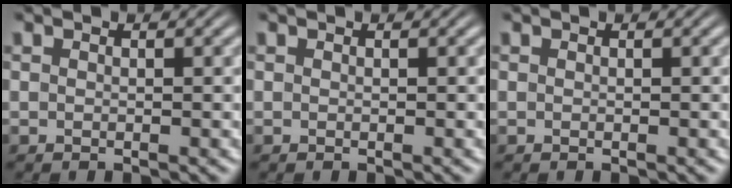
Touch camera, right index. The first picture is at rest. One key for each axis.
{"total": 0.0}
{"total": 0.0}